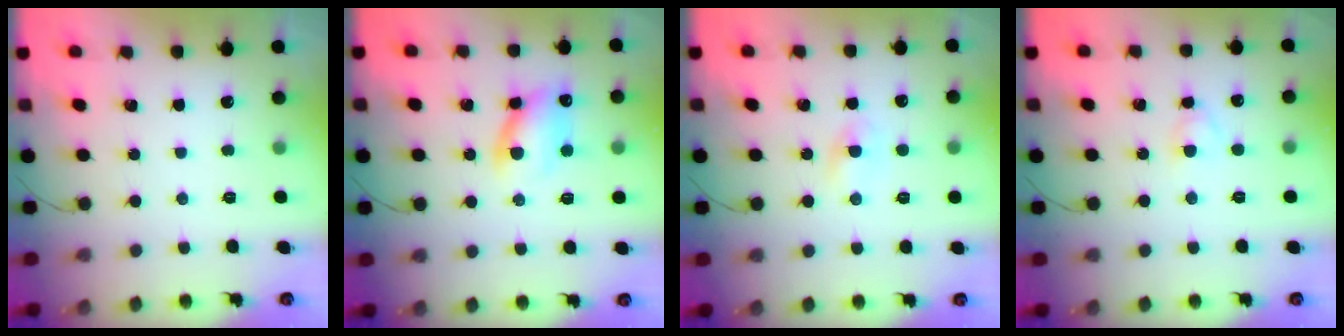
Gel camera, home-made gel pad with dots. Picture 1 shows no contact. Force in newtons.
{"total": 11.0, "press": 10.9, "slide": 1.5}
{"total": 1.8, "press": 1.5, "slide": 0.9}
{"total": 2.9, "press": 2.7, "slide": 1.1}